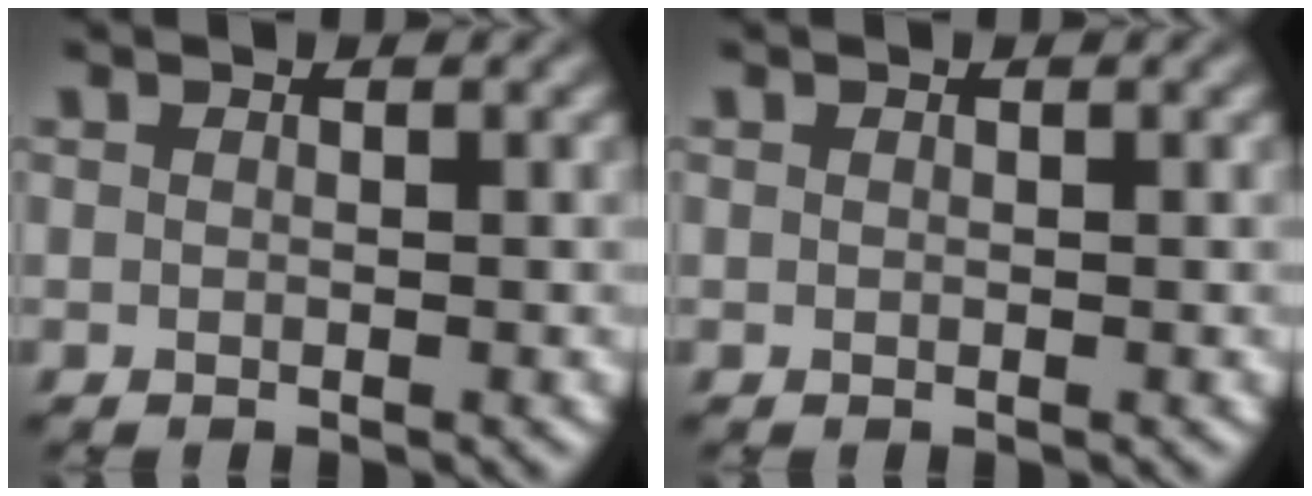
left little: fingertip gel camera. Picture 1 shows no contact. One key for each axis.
{"total": 0.0}